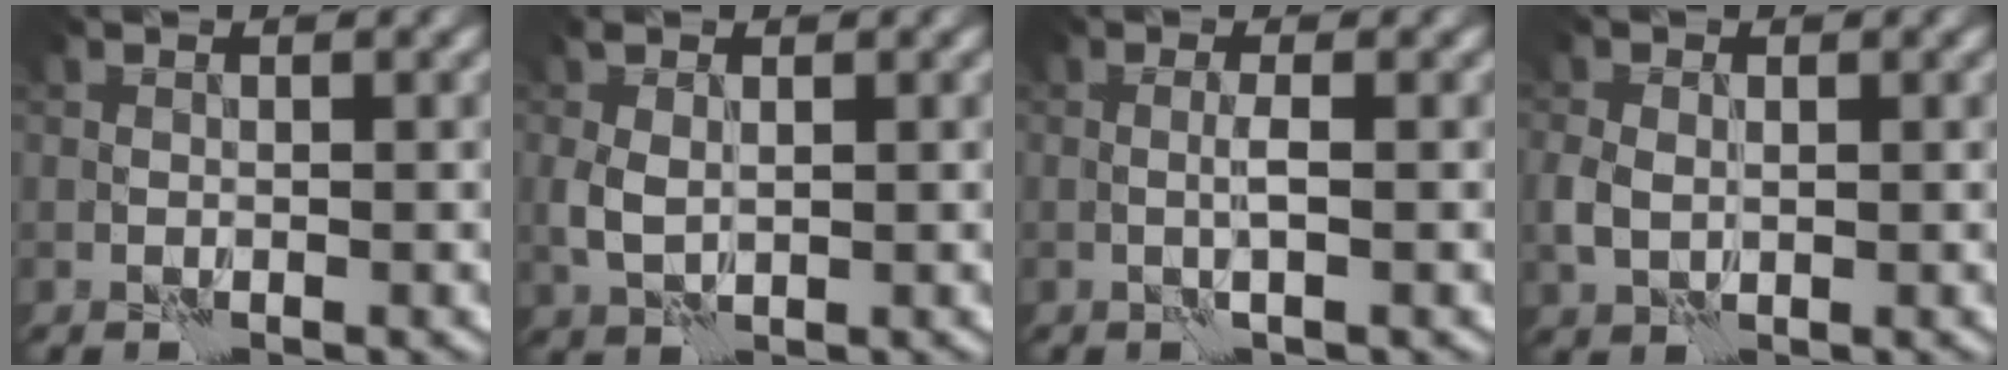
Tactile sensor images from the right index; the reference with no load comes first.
{"total": 2.5, "force": [0.6, 1.6, 1.8], "torque": [-0.050, -0.002, 0.013]}
{"total": 1.1, "force": [0.2, -0.3, 1.0], "torque": [-0.022, -0.001, 0.004]}
{"total": 2.2, "force": [0.2, 1.7, 1.4], "torque": [-0.039, -0.002, 0.003]}